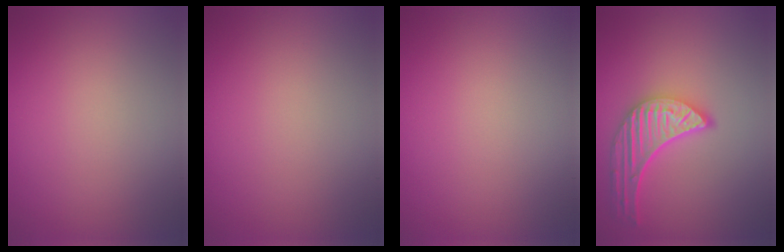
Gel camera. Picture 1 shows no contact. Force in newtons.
{"total": 0.0}
{"total": 0.0}
{"total": 5.3, "press": 4.1, "slide": 3.3}